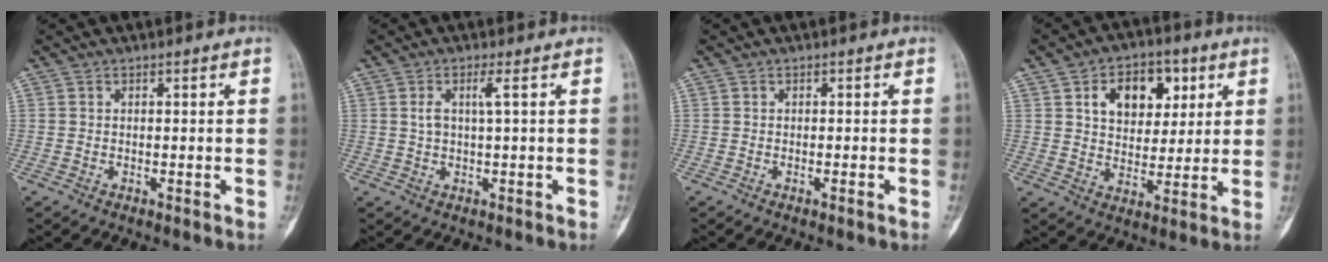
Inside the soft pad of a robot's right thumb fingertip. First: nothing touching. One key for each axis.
{"total": 2.9, "fx": 0.8, "fy": 0.3, "fz": 2.7, "tx": -0.065, "ty": 0.006, "tz": 0.019}
{"total": 0.9, "fx": -0.3, "fy": 0.1, "fz": 0.8, "tx": -0.016, "ty": 0.002, "tz": -0.003}
{"total": 12.3, "fx": 4.6, "fy": 8.4, "fz": 7.8, "tx": -0.072, "ty": -0.008, "tz": 0.074}